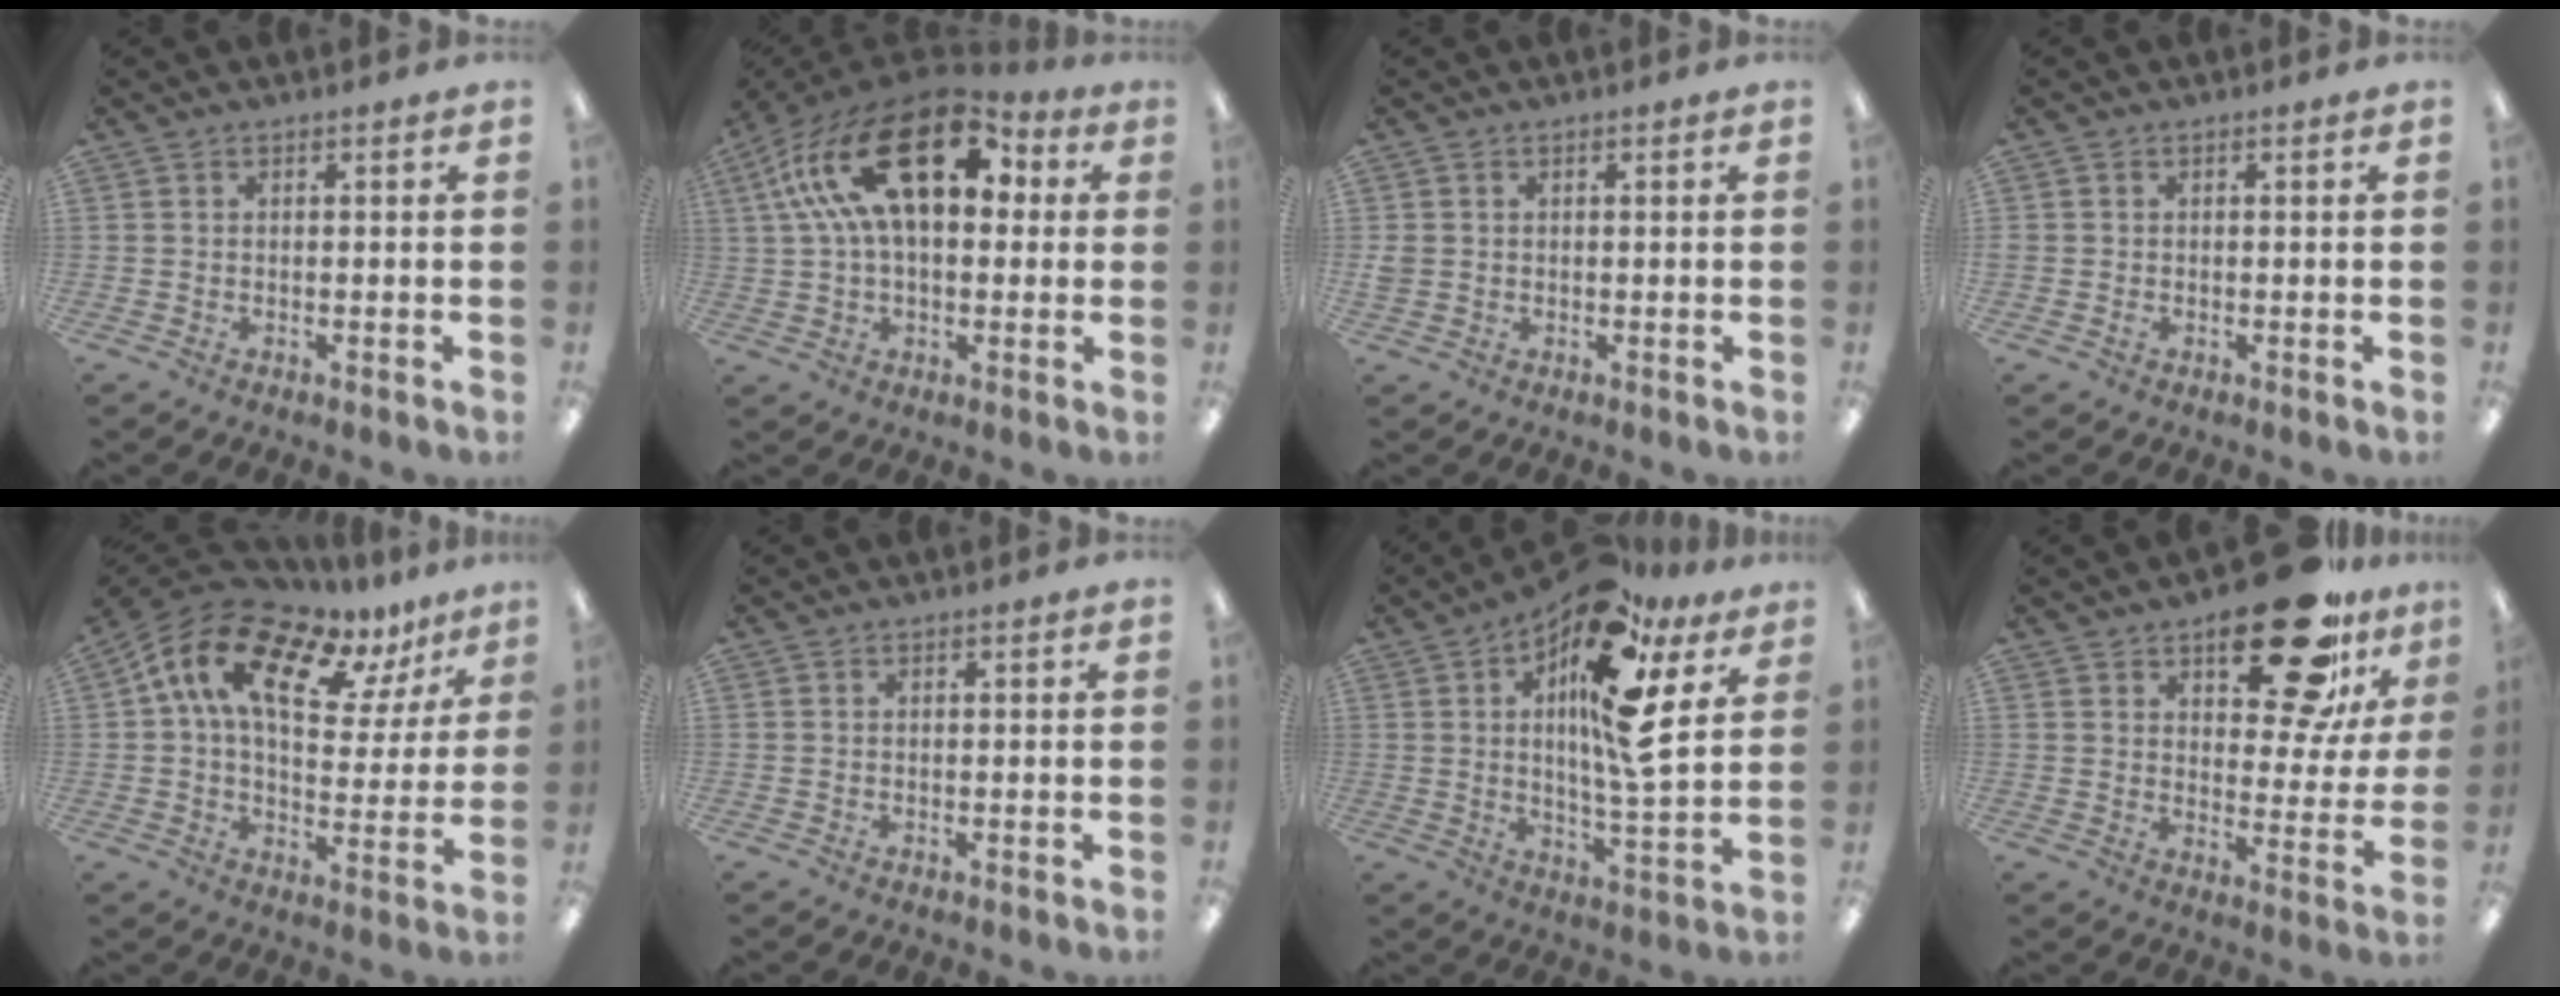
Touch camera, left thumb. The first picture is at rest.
{"total": 22.5, "force": [8.5, 12.3, 16.8], "torque": [-0.317, -0.028, 0.141]}
{"total": 1.6, "force": [0.1, 1.4, 0.7], "torque": [-0.014, 0.005, 0.000]}
{"total": 0.7, "force": [-0.2, 0.6, 0.3], "torque": [-0.005, 0.004, -0.005]}
{"total": 16.2, "force": [9.9, 7.8, 10.2], "torque": [-0.210, -0.054, 0.172]}
{"total": 0.0}
{"total": 18.8, "force": [9.3, 5.7, 15.3], "torque": [-0.240, -0.053, 0.143]}
{"total": 21.1, "force": [14.0, 8.9, 13.1], "torque": [-0.176, -0.082, 0.229]}